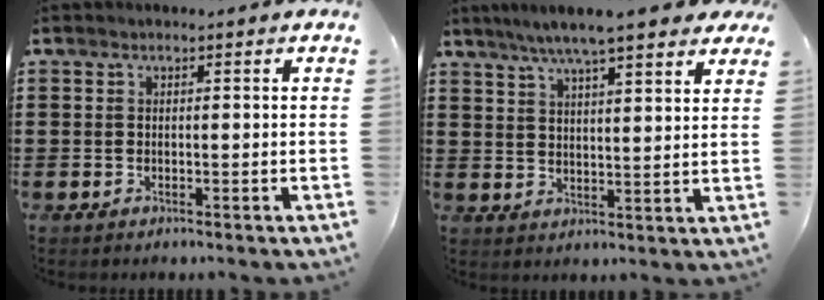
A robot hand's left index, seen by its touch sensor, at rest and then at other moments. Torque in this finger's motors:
{"motor_torque": [2.14, 0.00, 1.05, 0.21]}